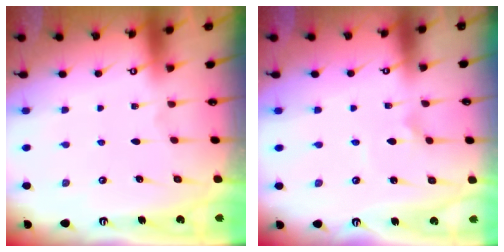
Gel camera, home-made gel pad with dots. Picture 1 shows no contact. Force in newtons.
{"total": 1.8, "press": 1.8, "slide": 0.1}